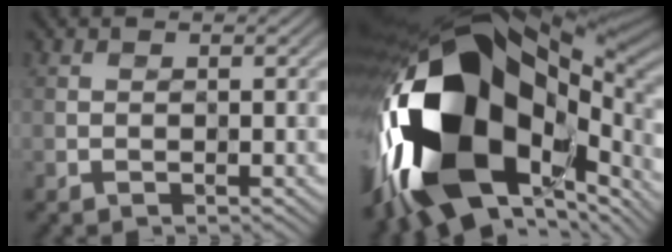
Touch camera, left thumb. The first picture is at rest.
{"total": 22.2, "force": [-4.5, 12.9, 17.5], "torque": [-0.373, -0.050, -0.060]}